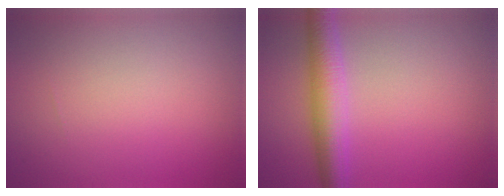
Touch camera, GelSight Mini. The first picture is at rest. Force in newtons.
{"total": 4.5, "press": 4.5, "slide": 0.1}